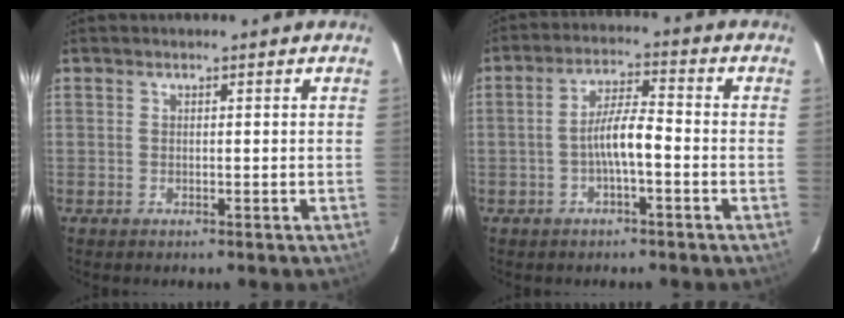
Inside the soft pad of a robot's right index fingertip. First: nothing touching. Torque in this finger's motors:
{"motor_torque": [0.67, -0.50, 0.55, 0.12]}